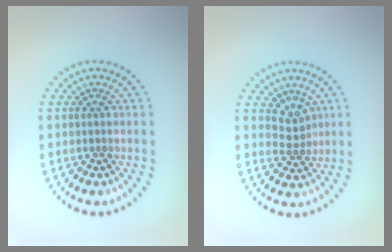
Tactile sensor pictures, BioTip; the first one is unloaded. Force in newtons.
{"total": 2.0, "press": 1.3, "slide": 1.4}